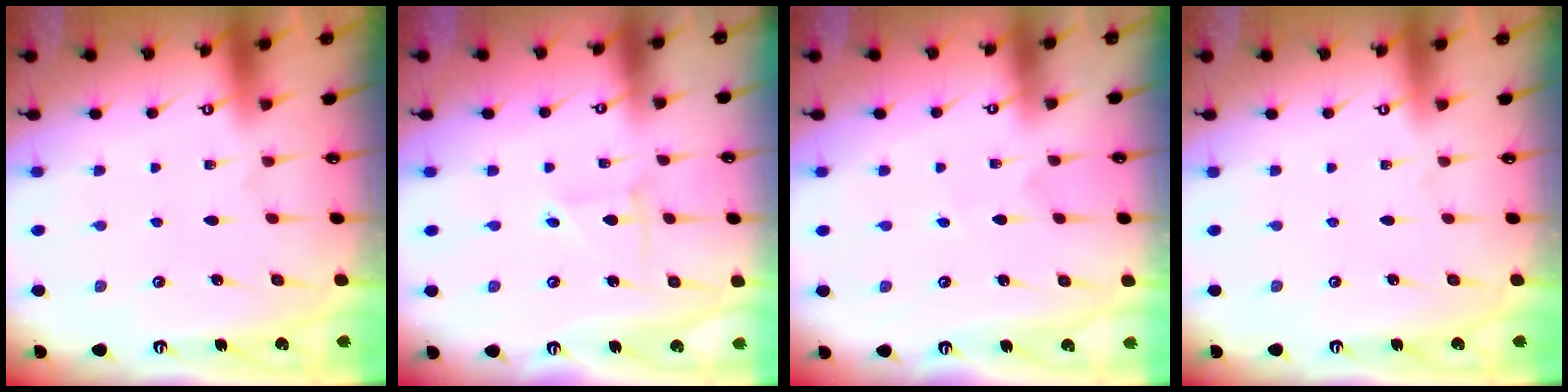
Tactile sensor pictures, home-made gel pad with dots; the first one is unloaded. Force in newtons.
{"total": 2.2, "press": 2.2, "slide": 0.2}
{"total": 1.6, "press": 1.6, "slide": 0.1}
{"total": 0.0}